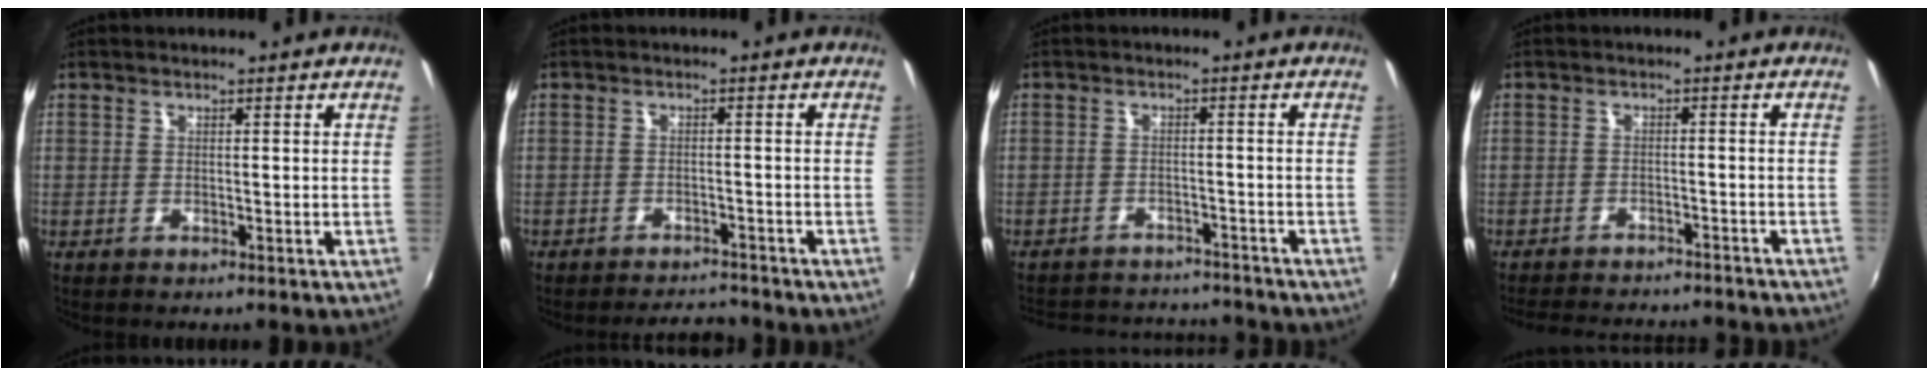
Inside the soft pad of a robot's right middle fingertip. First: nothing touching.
{"total": 4.8, "force": [-4.7, 1.0, 0.8], "torque": [-0.029, 0.003, -0.069]}
{"total": 14.0, "force": [-12.6, 4.5, 4.2], "torque": [-0.100, 0.023, -0.169]}
{"total": 14.6, "force": [-13.0, 2.9, 5.8], "torque": [-0.120, -0.013, -0.176]}